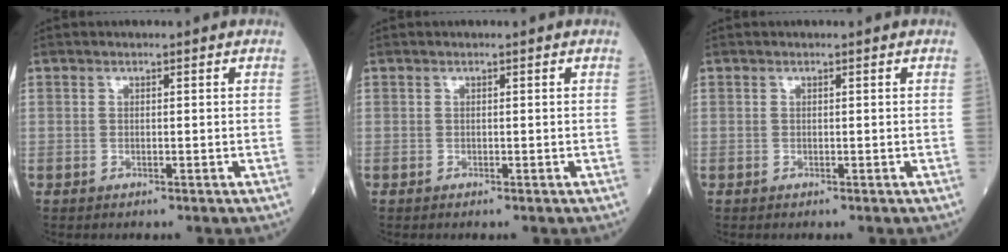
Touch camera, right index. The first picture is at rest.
{"total": 0.0}
{"total": 0.0}